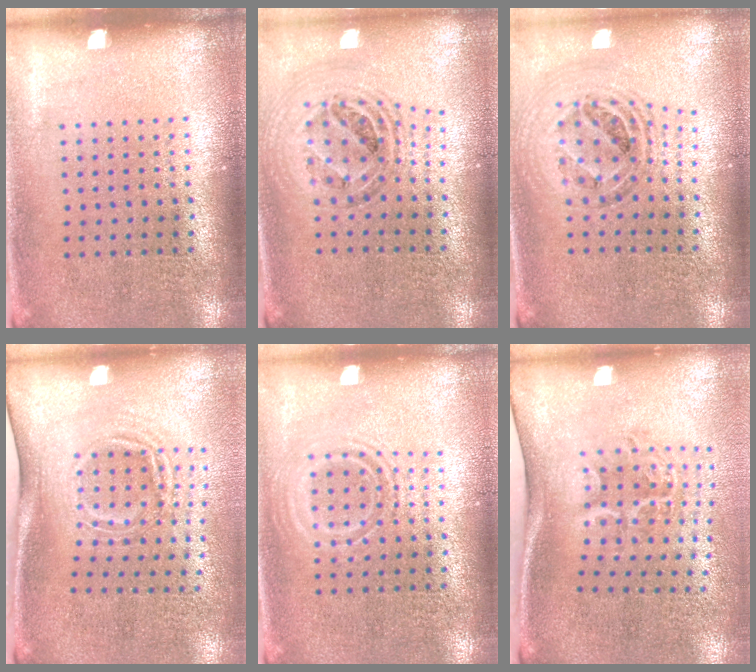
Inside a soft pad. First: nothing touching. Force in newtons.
{"total": 1.0, "press": 1.0, "slide": 0.2}
{"total": 1.0, "press": 1.0, "slide": 0.2}
{"total": 1.8, "press": 1.1, "slide": 1.4}
{"total": 1.1, "press": 1.0, "slide": 0.2}
{"total": 2.1, "press": 1.3, "slide": 1.6}